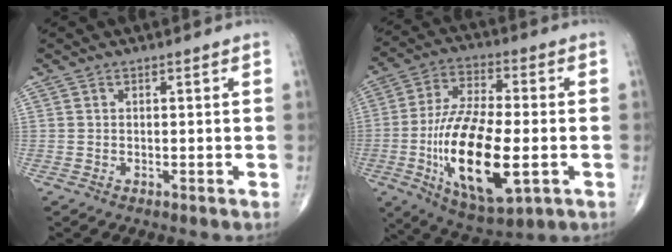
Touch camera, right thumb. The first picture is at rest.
{"total": 21.0, "force": [-4.6, 8.5, 18.6], "torque": [-0.350, 0.004, -0.069]}